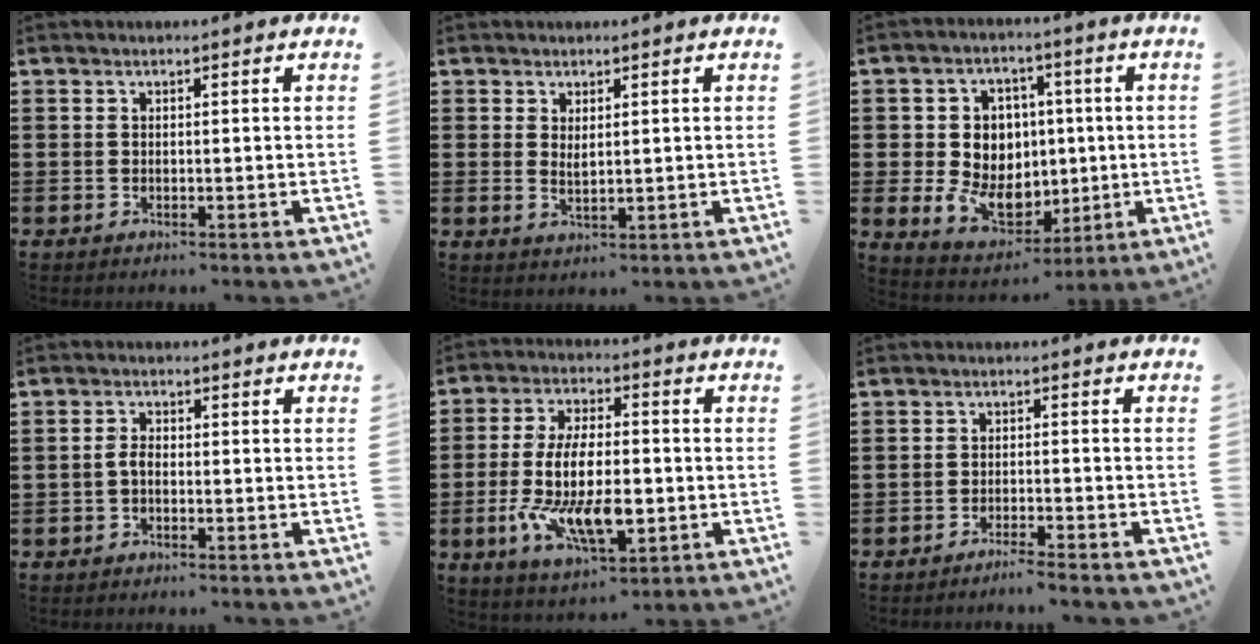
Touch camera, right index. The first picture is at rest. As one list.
[{"total": 1.7, "force": [0.9, 0.3, 1.3], "torque": [-0.028, -0.001, 0.017]}, {"total": 9.3, "force": [-0.5, 8.0, 4.8], "torque": [-0.116, 0.008, -0.003]}, {"total": 1.6, "force": [-0.5, 0.4, 1.5], "torque": [-0.040, -0.004, -0.013]}, {"total": 12.9, "force": [-2.8, 5.4, 11.4], "torque": [-0.249, -0.012, -0.051]}, {"total": 2.4, "force": [-2.1, -1.0, 0.5], "torque": [-0.004, 0.001, -0.041]}]